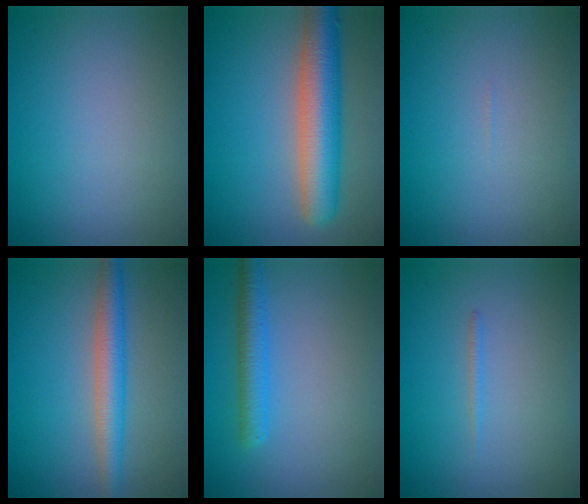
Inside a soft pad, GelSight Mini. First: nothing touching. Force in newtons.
{"total": 7.6, "press": 7.6, "slide": 0.4}
{"total": 0.0}
{"total": 4.0, "press": 4.0, "slide": 0.2}
{"total": 2.9, "press": 2.9, "slide": 0.2}
{"total": 0.6, "press": 0.6, "slide": 0.0}